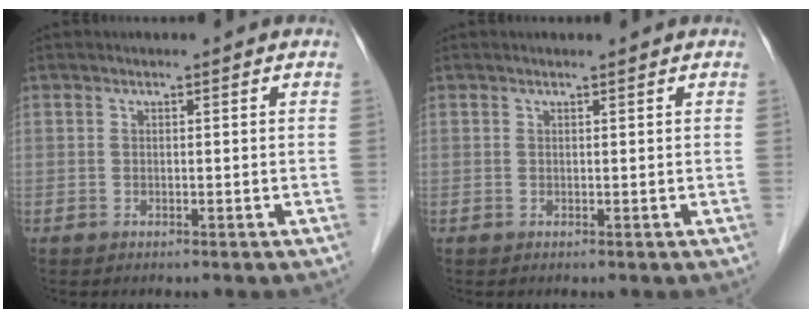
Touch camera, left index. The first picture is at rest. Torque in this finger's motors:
{"motor_torque": [0.14, 0.19, -0.04, -0.01]}